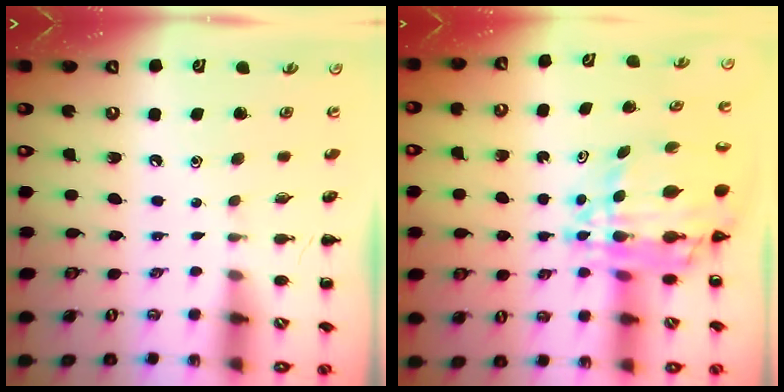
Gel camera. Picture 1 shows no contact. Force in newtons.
{"total": 14.2, "press": 13.6, "slide": 4.3}